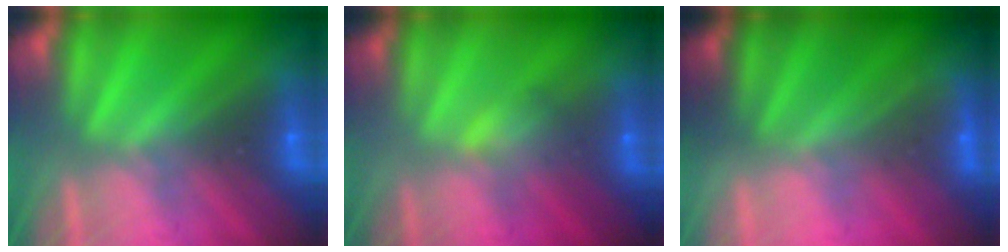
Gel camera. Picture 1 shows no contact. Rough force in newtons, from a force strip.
{"total": 2.8}
{"total": 1.9}